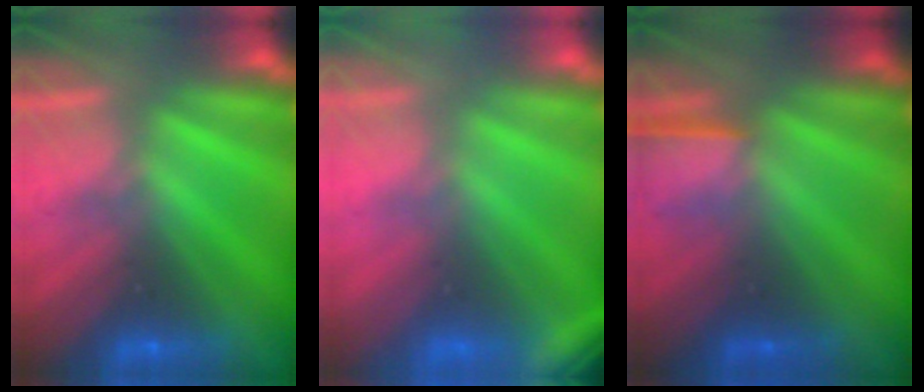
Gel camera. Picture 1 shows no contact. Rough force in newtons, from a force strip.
{"total": 2.8}
{"total": 1.3}